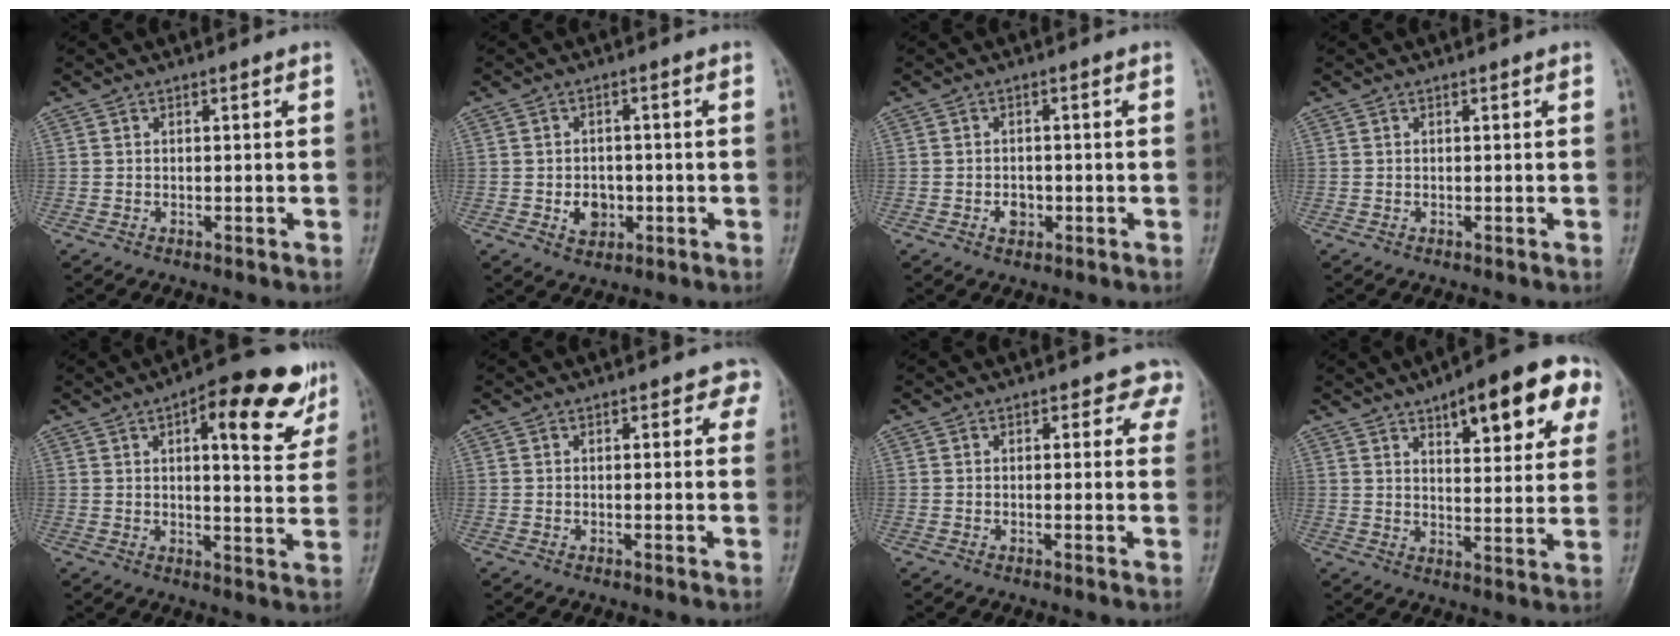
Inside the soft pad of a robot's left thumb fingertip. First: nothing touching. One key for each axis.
{"total": 4.5, "fx": -1.1, "fy": 3.6, "fz": 2.4, "tx": -0.019, "ty": 0.005, "tz": -0.013}
{"total": 2.6, "fx": -0.9, "fy": 2.0, "fz": 1.4, "tx": -0.012, "ty": 0.004, "tz": -0.013}
{"total": 0.0}
{"total": 15.3, "fx": 7.7, "fy": 5.5, "fz": 12.0, "tx": -0.117, "ty": -0.019, "tz": 0.099}
{"total": 2.9, "fx": 1.5, "fy": 1.8, "fz": 1.7, "tx": 0.013, "ty": 0.000, "tz": 0.007}
{"total": 3.8, "fx": 2.5, "fy": 2.4, "fz": 1.5, "tx": 0.022, "ty": -0.007, "tz": 0.010}
{"total": 16.3, "fx": 8.2, "fy": 5.9, "fz": 12.8, "tx": -0.127, "ty": -0.016, "tz": 0.105}